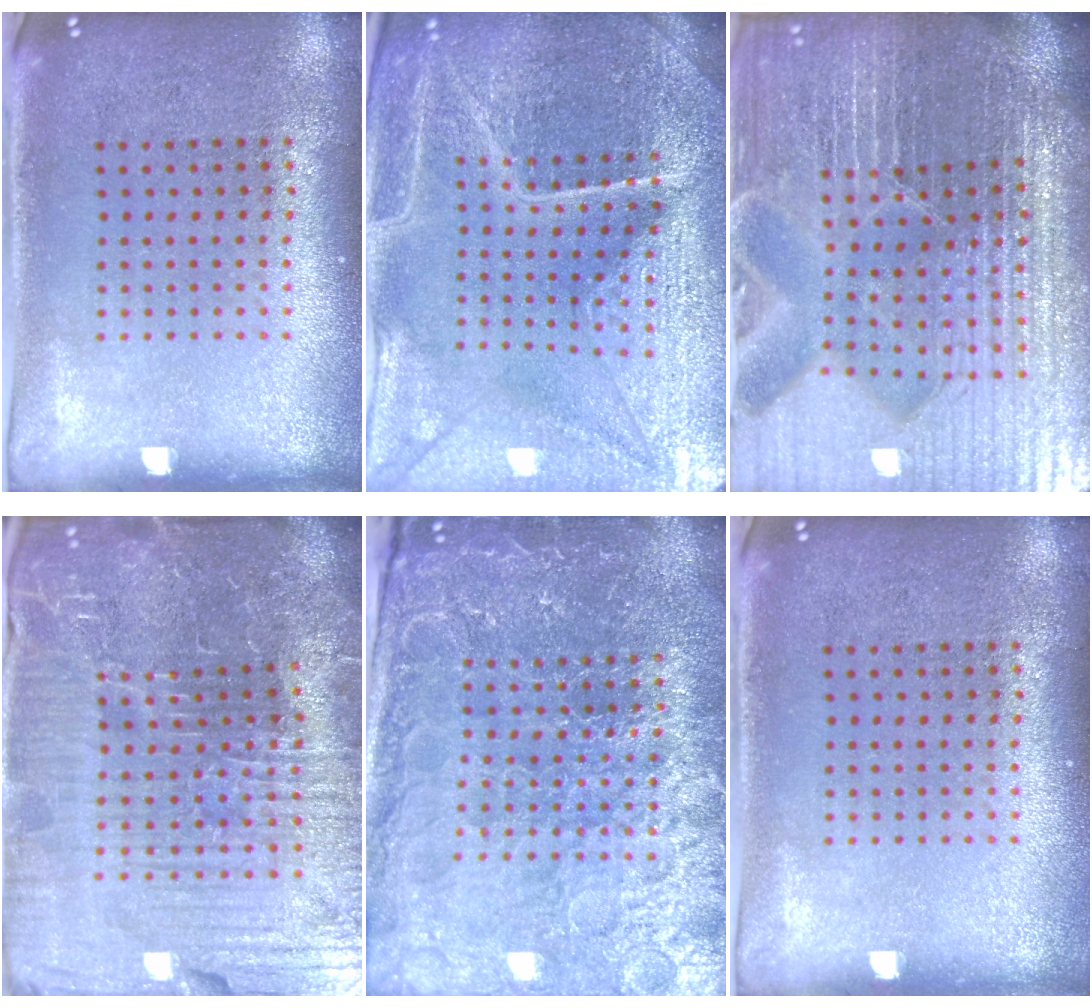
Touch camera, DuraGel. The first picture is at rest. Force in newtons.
{"total": 5.3, "press": 4.9, "slide": 1.9}
{"total": 7.2, "press": 6.3, "slide": 3.4}
{"total": 7.4, "press": 6.6, "slide": 3.4}
{"total": 5.2, "press": 4.8, "slide": 1.9}
{"total": 0.0}